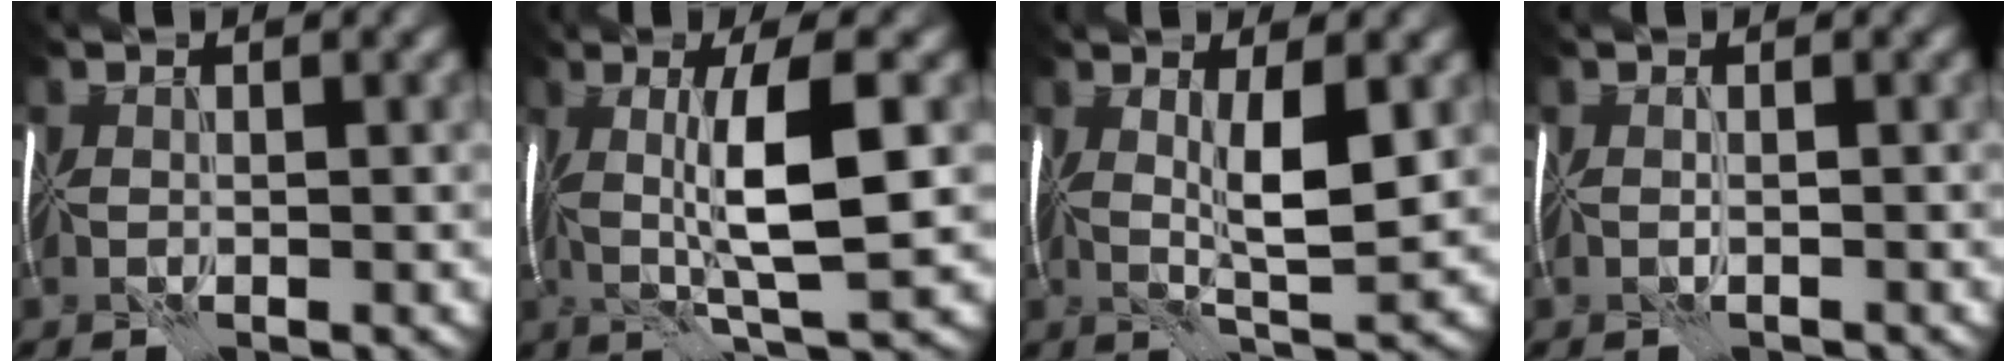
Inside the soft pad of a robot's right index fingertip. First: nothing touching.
{"total": 7.8, "force": [0.5, 1.4, 7.7], "torque": [-0.137, 0.005, 0.011]}
{"total": 5.0, "force": [0.8, 1.0, 4.9], "torque": [-0.088, -0.005, 0.015]}
{"total": 0.7, "force": [-0.4, 0.1, 0.5], "torque": [-0.010, -0.005, -0.006]}